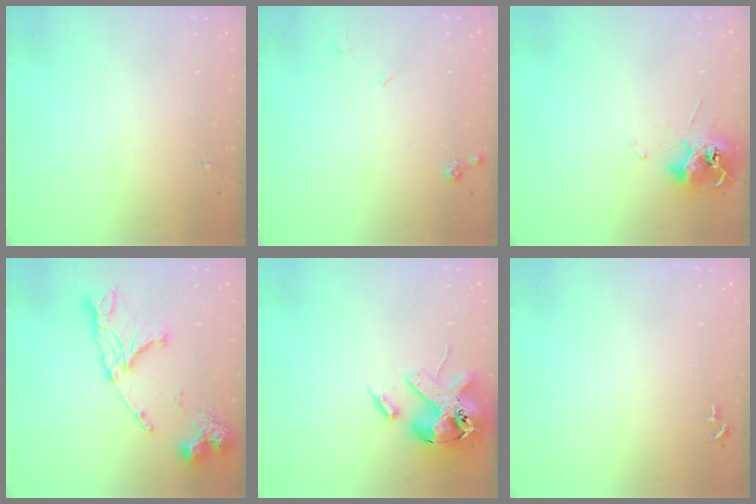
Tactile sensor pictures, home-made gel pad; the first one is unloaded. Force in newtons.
{"total": 4.2, "press": 4.2, "slide": 0.7}
{"total": 12.0, "press": 11.9, "slide": 1.2}
{"total": 17.1, "press": 17.0, "slide": 1.9}
{"total": 16.9, "press": 16.7, "slide": 2.8}
{"total": 2.7, "press": 2.7, "slide": 0.3}